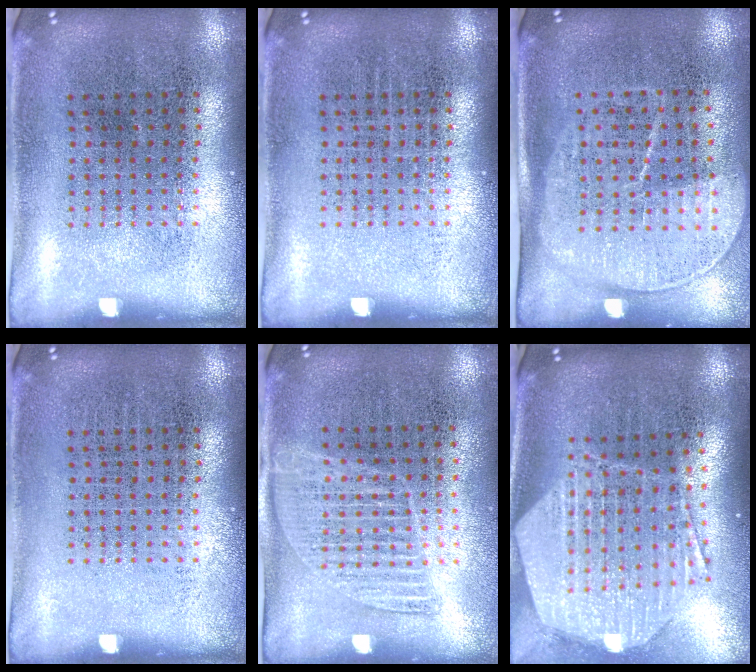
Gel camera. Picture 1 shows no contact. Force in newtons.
{"total": 0.0}
{"total": 1.6, "press": 1.3, "slide": 0.9}
{"total": 0.0}
{"total": 1.2, "press": 1.1, "slide": 0.5}
{"total": 3.0, "press": 2.4, "slide": 1.8}